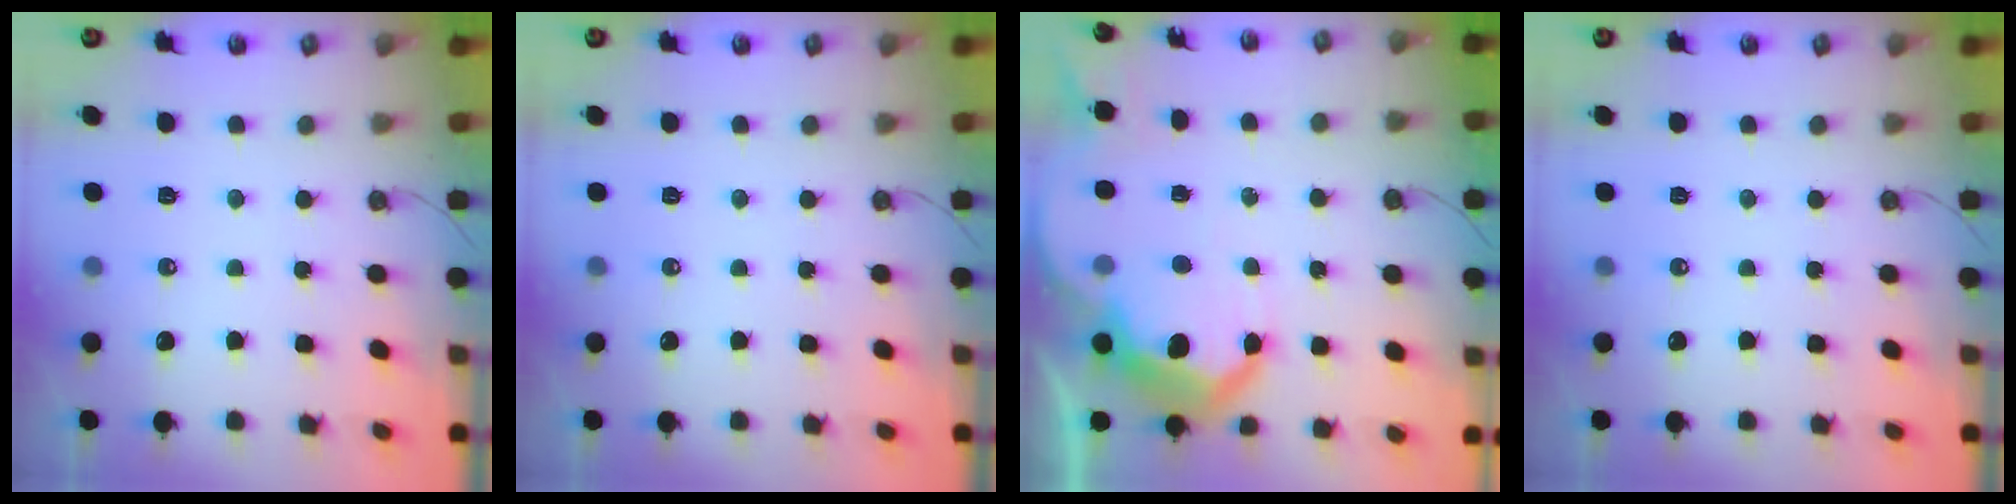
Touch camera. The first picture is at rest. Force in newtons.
{"total": 0.0}
{"total": 14.1, "press": 14.1, "slide": 0.9}
{"total": 0.0}